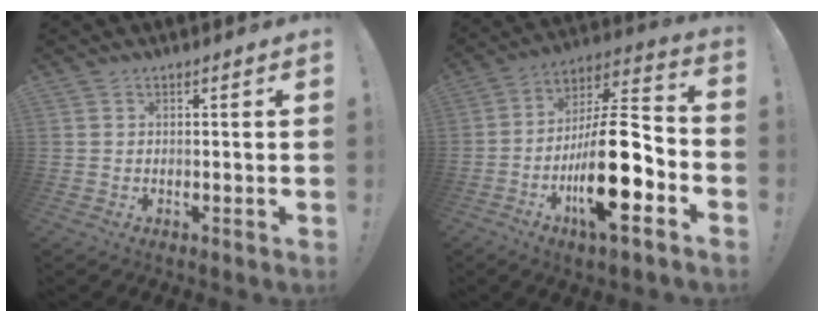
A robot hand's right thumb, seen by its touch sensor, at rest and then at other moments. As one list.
[{"total": 22.1, "force": [-7.5, 7.2, 19.5], "torque": [-0.353, 0.045, -0.118]}]